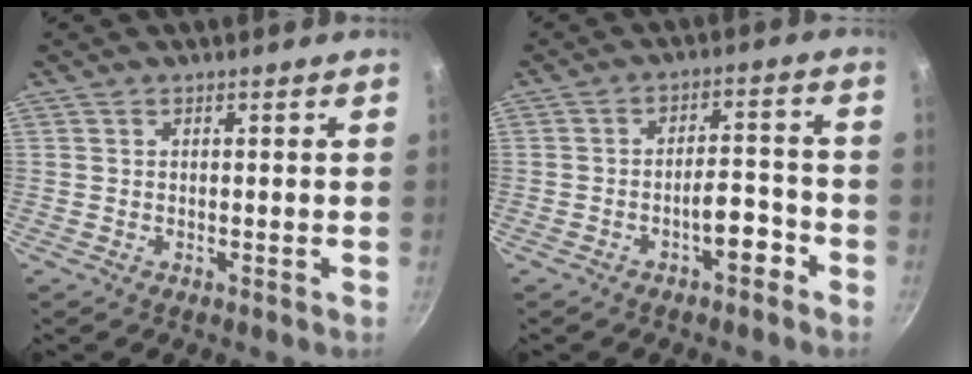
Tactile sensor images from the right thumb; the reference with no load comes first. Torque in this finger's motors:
{"motor_torque": [1.56, 0.64, 1.14, -0.99, 0.10]}